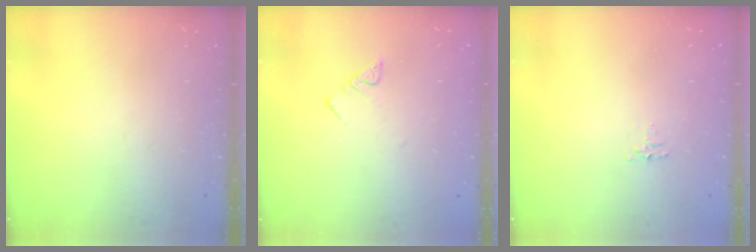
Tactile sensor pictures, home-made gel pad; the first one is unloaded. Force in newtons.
{"total": 2.8, "press": 2.7, "slide": 0.4}
{"total": 2.5, "press": 2.5, "slide": 0.4}